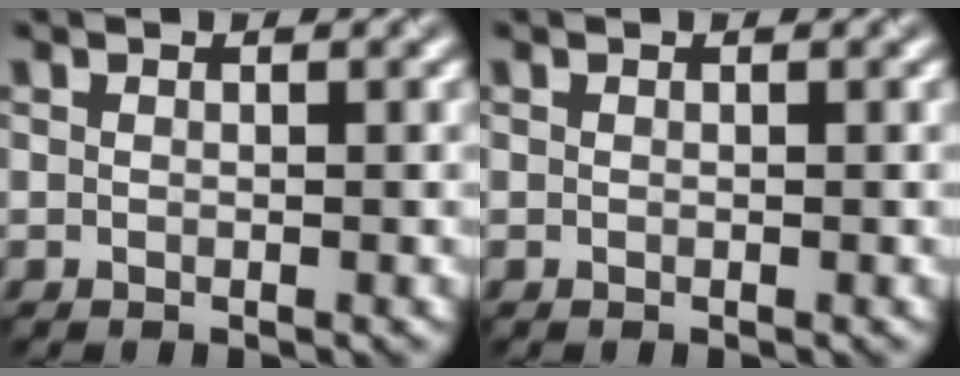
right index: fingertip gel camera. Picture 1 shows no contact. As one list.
[{"total": 0.0}]